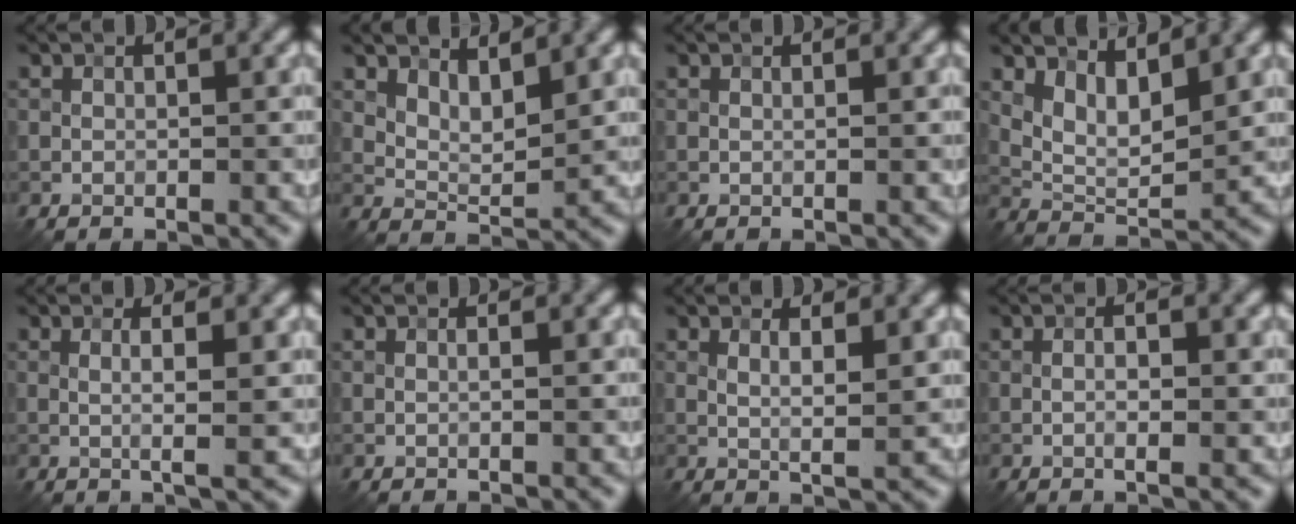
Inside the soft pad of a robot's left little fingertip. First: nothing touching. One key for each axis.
{"total": 3.3, "fx": 2.1, "fy": 1.3, "fz": 2.1, "tx": -0.040, "ty": -0.007, "tz": 0.041}
{"total": 0.0}
{"total": 4.5, "fx": 2.4, "fy": 2.0, "fz": 3.3, "tx": -0.069, "ty": -0.012, "tz": 0.047}
{"total": 2.7, "fx": 0.4, "fy": 0.6, "fz": 2.6, "tx": -0.041, "ty": 0.002, "tz": 0.000}
{"total": 0.6, "fx": 0.1, "fy": 0.1, "fz": 0.5, "tx": -0.007, "ty": 0.000, "tz": -0.003}
{"total": 2.6, "fx": 1.1, "fy": 0.6, "fz": 2.3, "tx": -0.031, "ty": -0.002, "tz": 0.017}
{"total": 1.7, "fx": -0.1, "fy": 0.4, "fz": 1.7, "tx": -0.026, "ty": -0.004, "tz": -0.003}